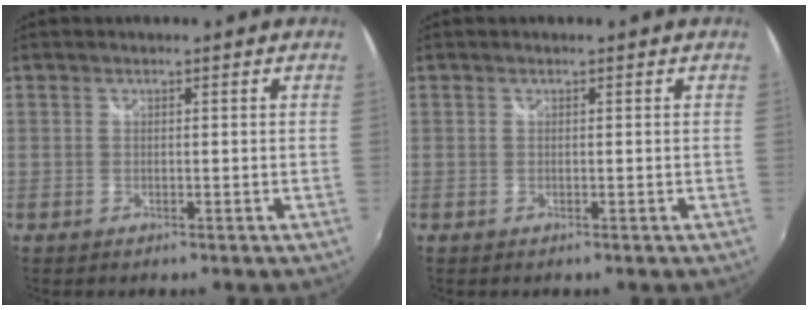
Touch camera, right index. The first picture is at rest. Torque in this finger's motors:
{"motor_torque": [-0.03, -0.03, 0.06, 0.00]}